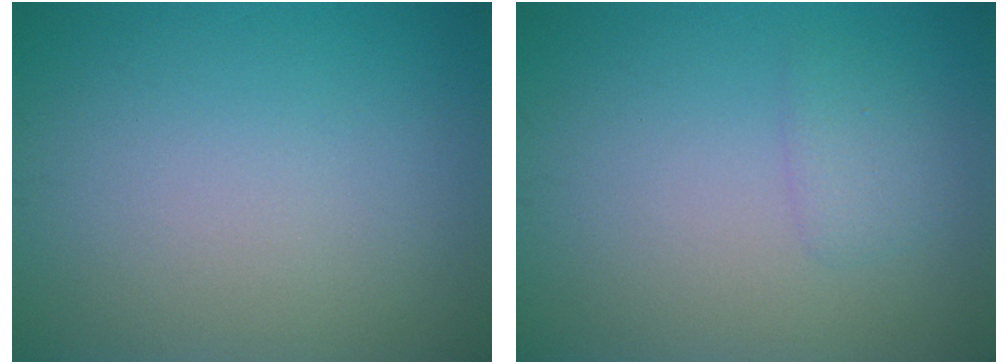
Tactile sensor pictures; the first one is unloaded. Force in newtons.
{"total": 1.4, "press": 1.4, "slide": 0.1}